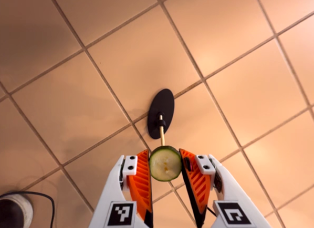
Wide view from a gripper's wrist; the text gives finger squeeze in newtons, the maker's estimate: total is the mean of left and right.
{"total": 7.9, "left": 7.6, "right": 8.3}